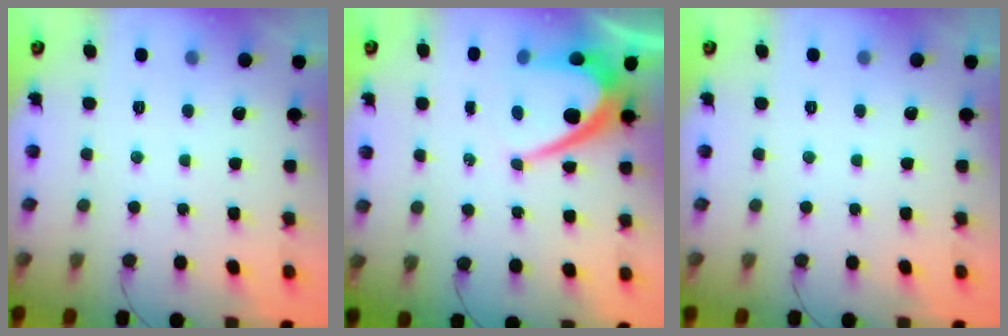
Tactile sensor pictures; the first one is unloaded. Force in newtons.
{"total": 10.1, "press": 10.1, "slide": 0.8}
{"total": 0.0}